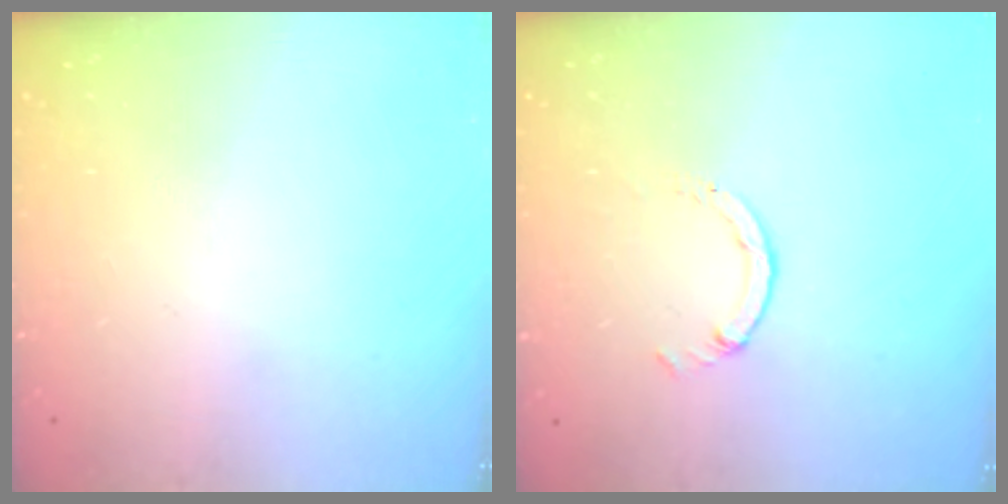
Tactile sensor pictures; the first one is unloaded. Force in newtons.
{"total": 1.1, "press": 1.1, "slide": 0.2}